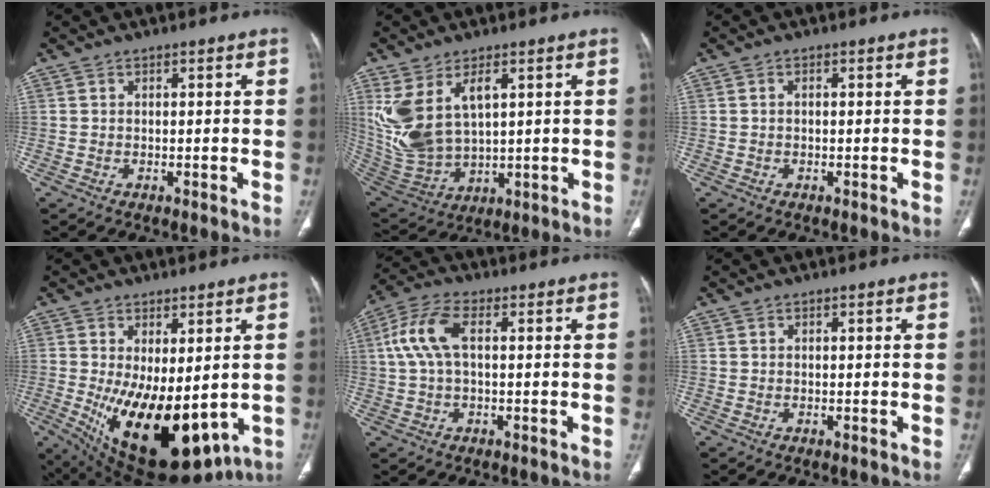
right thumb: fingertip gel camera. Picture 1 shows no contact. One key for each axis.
{"total": 14.1, "fx": 4.8, "fy": 7.8, "fz": 10.8, "tx": -0.223, "ty": -0.018, "tz": 0.119}
{"total": 0.6, "fx": 0.0, "fy": 0.4, "fz": 0.4, "tx": -0.010, "ty": 0.000, "tz": -0.002}
{"total": 19.7, "fx": -3.3, "fy": 9.5, "fz": 16.9, "tx": -0.257, "ty": -0.028, "tz": -0.013}
{"total": 8.3, "fx": 1.2, "fy": 3.9, "fz": 7.2, "tx": -0.173, "ty": 0.026, "tz": 0.020}
{"total": 0.0}